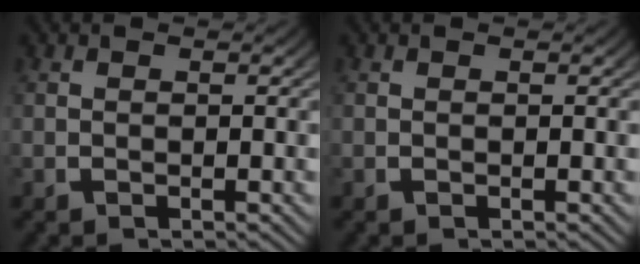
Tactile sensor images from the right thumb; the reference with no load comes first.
{"total": 0.0}